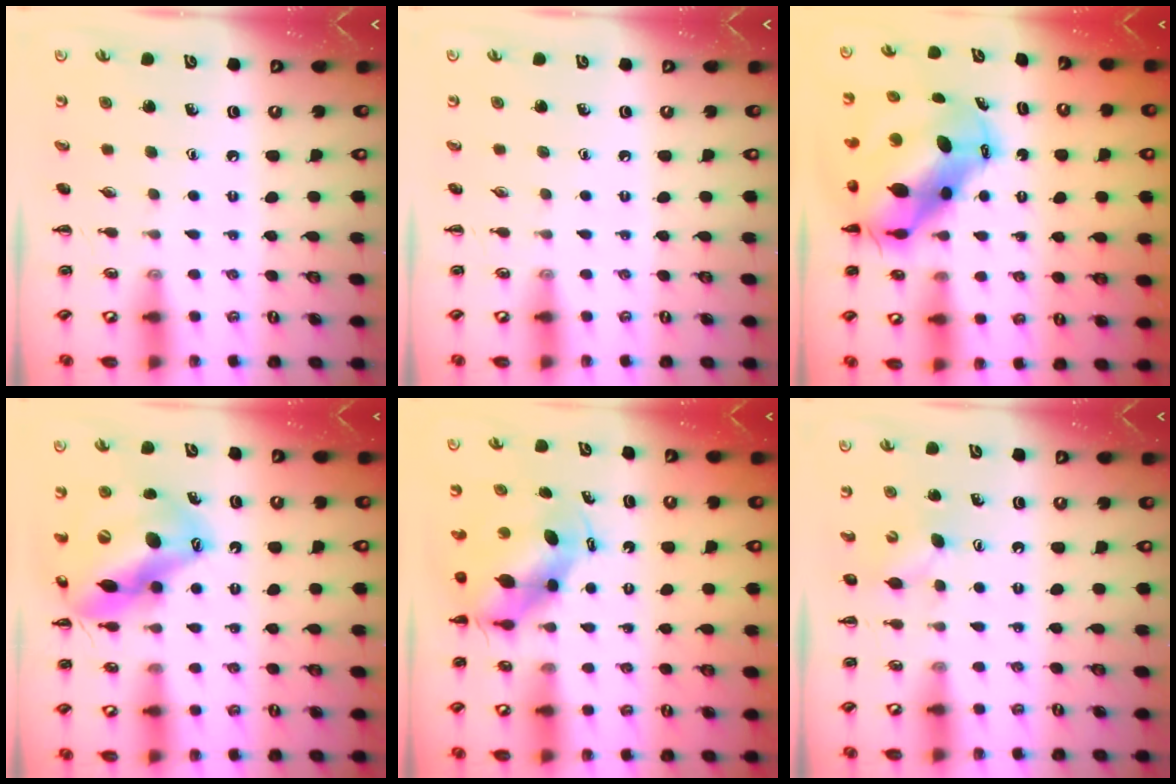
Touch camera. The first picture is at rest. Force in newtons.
{"total": 0.0}
{"total": 12.7, "press": 12.4, "slide": 2.9}
{"total": 18.4, "press": 17.7, "slide": 5.1}
{"total": 5.6, "press": 5.4, "slide": 1.6}
{"total": 3.7, "press": 3.6, "slide": 0.6}